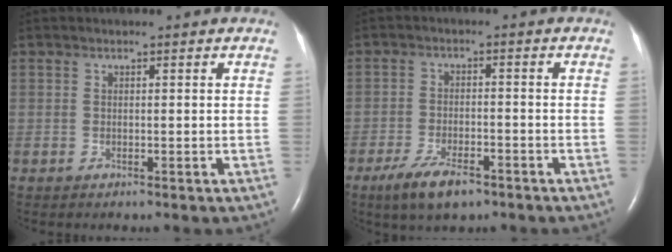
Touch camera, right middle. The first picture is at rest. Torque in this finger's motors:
{"motor_torque": [0.64, -0.58, 0.23, 0.04]}